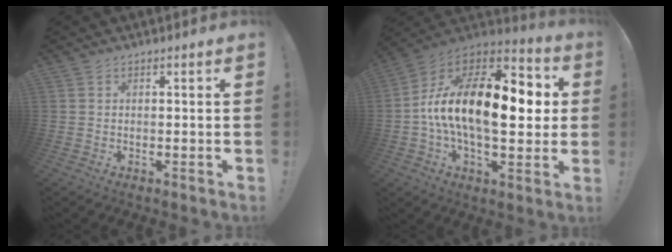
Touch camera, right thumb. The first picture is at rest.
{"total": 24.3, "force": [0.2, 12.2, 21.0], "torque": [-0.362, 0.007, 0.003]}